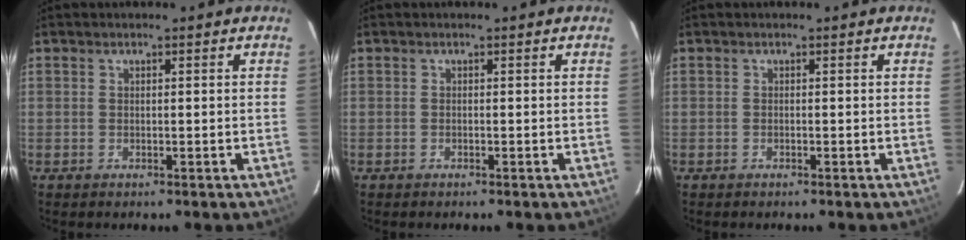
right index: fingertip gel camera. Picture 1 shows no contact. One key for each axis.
{"total": 0.0}
{"total": 0.0}